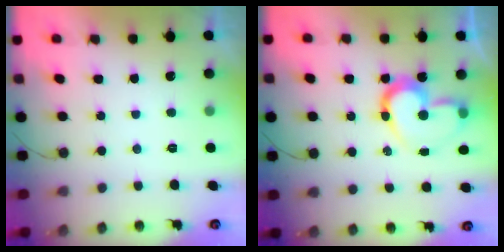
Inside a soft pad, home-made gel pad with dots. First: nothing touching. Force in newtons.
{"total": 13.5, "press": 13.4, "slide": 1.4}